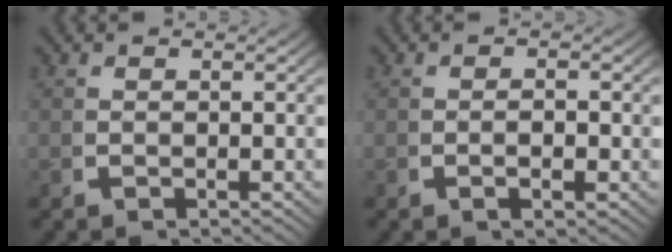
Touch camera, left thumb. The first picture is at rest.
{"total": 1.4, "force": [-0.3, 0.6, 1.2], "torque": [-0.020, 0.003, -0.008]}